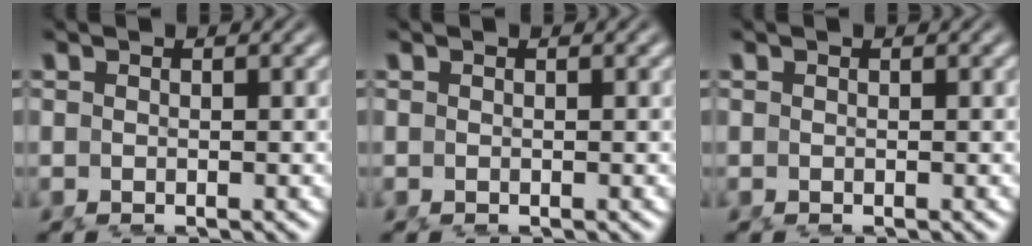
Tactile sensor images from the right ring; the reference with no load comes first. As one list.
[{"total": 0.0}, {"total": 0.0}]